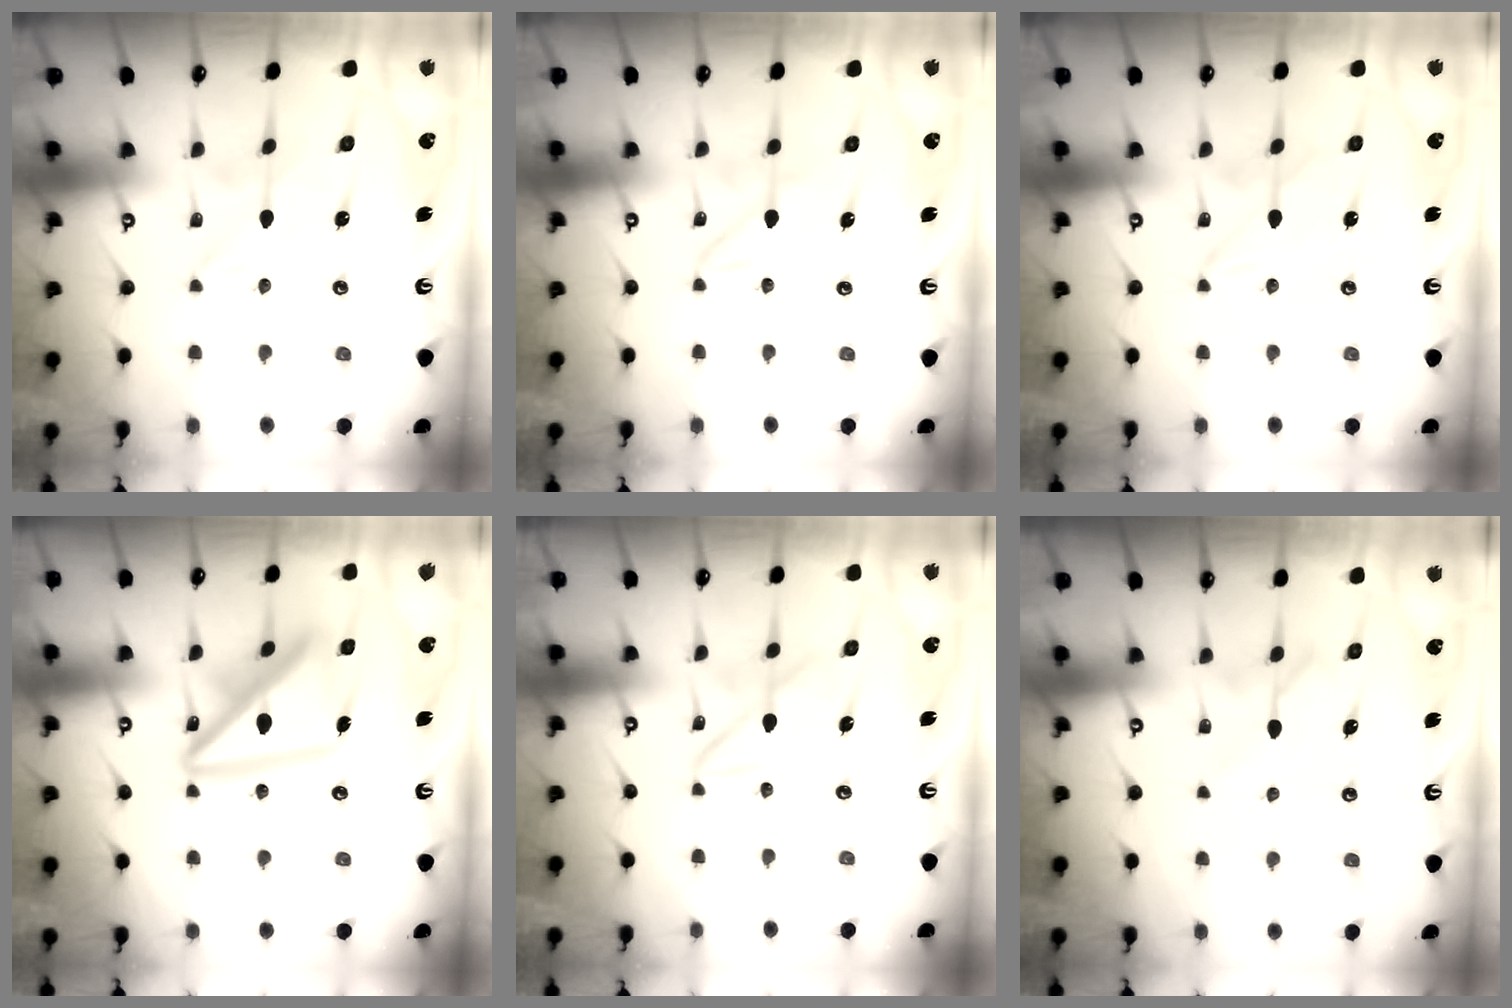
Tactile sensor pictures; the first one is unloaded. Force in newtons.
{"total": 1.7, "press": 1.7, "slide": 0.1}
{"total": 2.7, "press": 2.7, "slide": 0.3}
{"total": 17.2, "press": 17.1, "slide": 1.9}
{"total": 7.7, "press": 7.7, "slide": 0.7}
{"total": 6.4, "press": 6.3, "slide": 0.9}